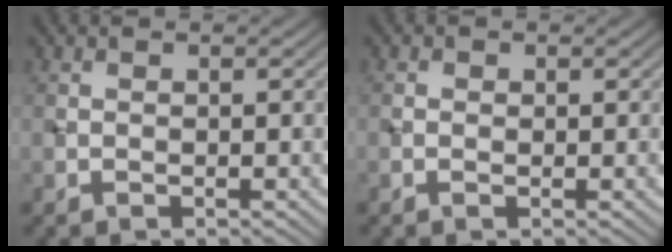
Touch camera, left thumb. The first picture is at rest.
{"total": 0.5, "force": [0.1, 0.4, 0.3], "torque": [-0.004, -0.001, 0.000]}